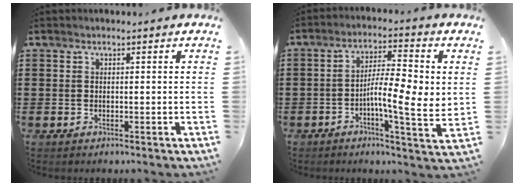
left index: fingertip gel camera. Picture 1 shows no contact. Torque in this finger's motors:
{"motor_torque": [1.76, 0.38, 0.38, 0.11]}